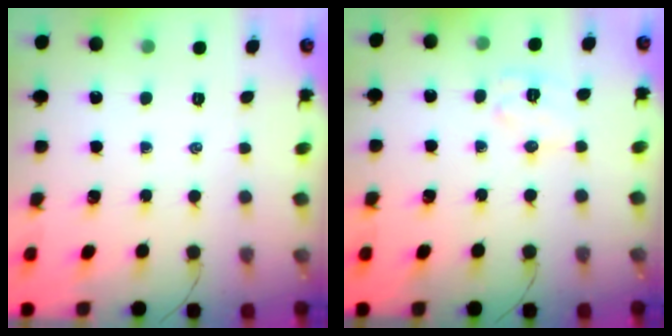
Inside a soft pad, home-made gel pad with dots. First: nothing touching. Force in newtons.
{"total": 6.7, "press": 6.7, "slide": 0.7}